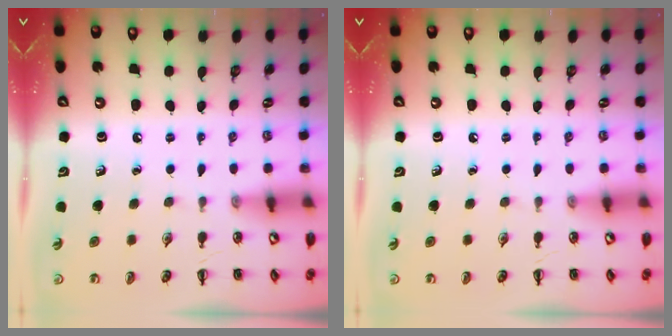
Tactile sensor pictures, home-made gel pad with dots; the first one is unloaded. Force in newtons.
{"total": 0.0}